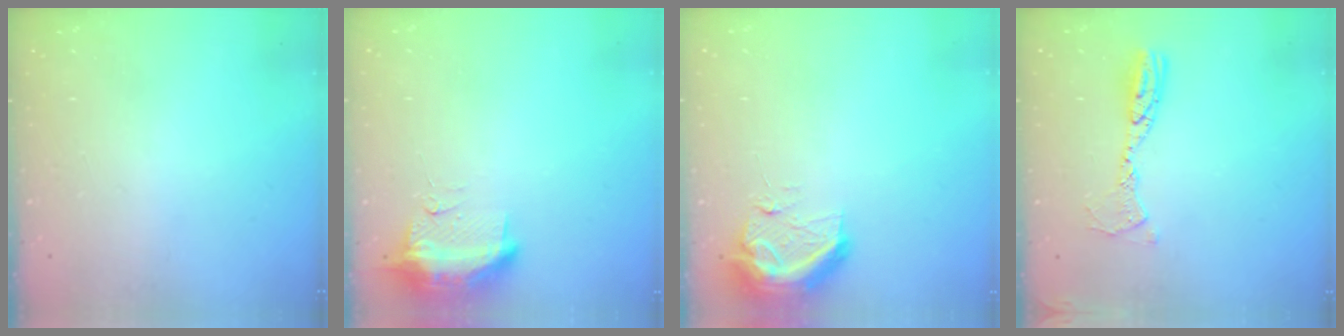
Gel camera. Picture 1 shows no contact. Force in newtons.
{"total": 11.3, "press": 10.3, "slide": 4.7}
{"total": 14.4, "press": 11.8, "slide": 8.4}
{"total": 10.6, "press": 10.6, "slide": 0.9}